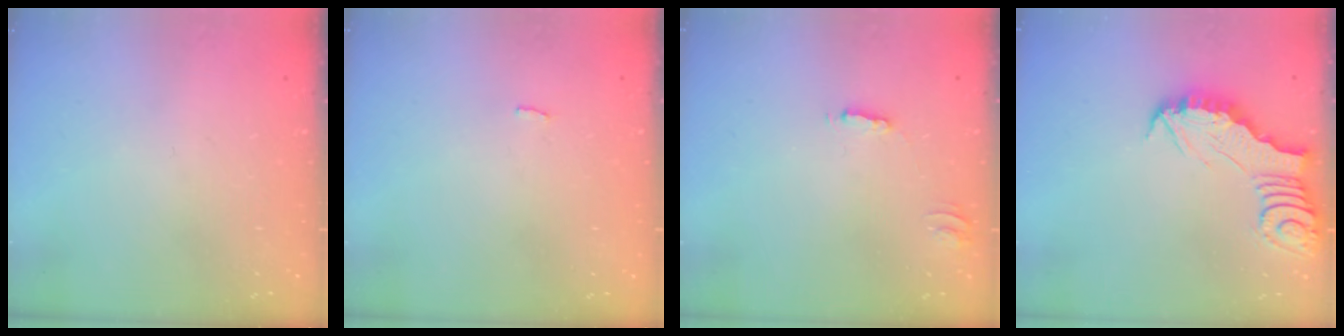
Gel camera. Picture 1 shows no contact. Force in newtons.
{"total": 2.3, "press": 2.3, "slide": 0.2}
{"total": 2.3, "press": 2.3, "slide": 0.2}
{"total": 3.3, "press": 3.3, "slide": 0.3}